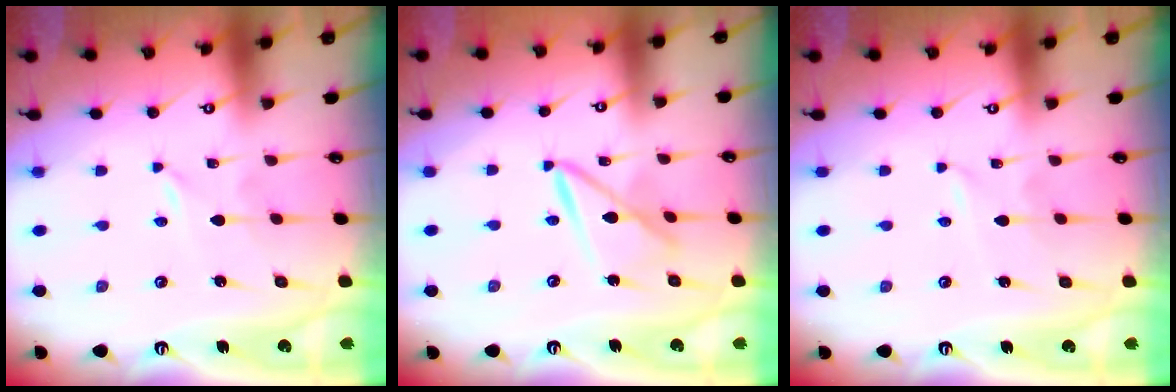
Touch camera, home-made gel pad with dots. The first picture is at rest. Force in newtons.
{"total": 8.8, "press": 8.7, "slide": 0.7}
{"total": 1.0, "press": 1.0, "slide": 0.0}